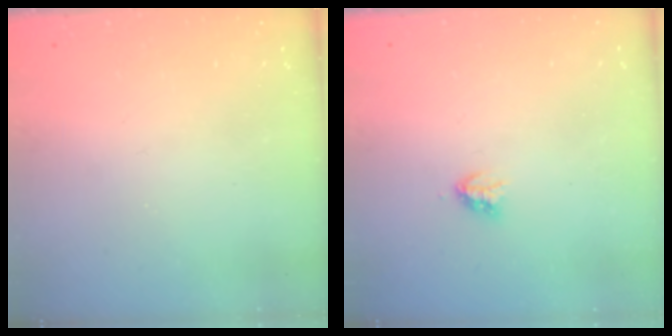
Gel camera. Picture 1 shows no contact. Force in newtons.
{"total": 2.9, "press": 2.9, "slide": 0.5}